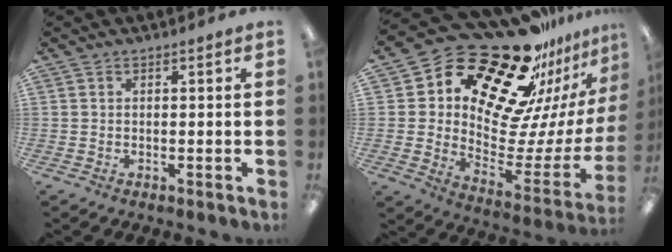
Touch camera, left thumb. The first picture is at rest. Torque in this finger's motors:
{"motor_torque": [1.25, 2.15, 1.40, -1.37, 0.10]}